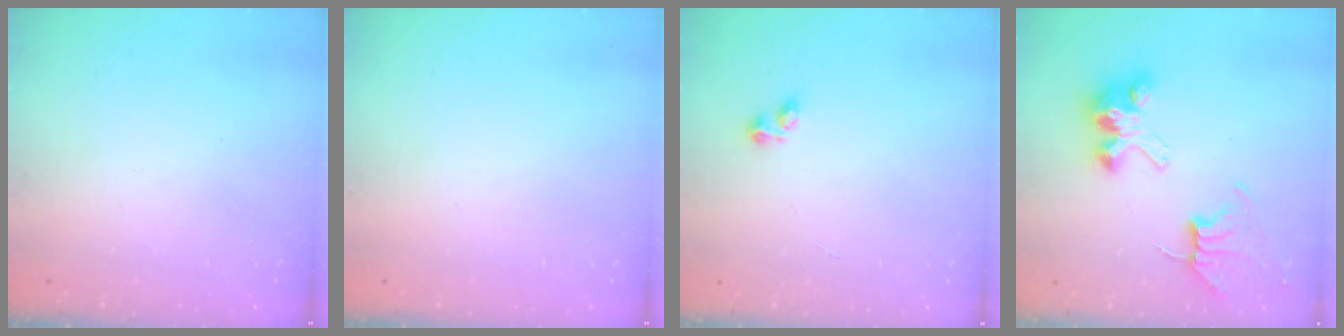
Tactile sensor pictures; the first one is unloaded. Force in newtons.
{"total": 0.0}
{"total": 2.2, "press": 2.1, "slide": 0.6}
{"total": 8.4, "press": 8.3, "slide": 0.7}